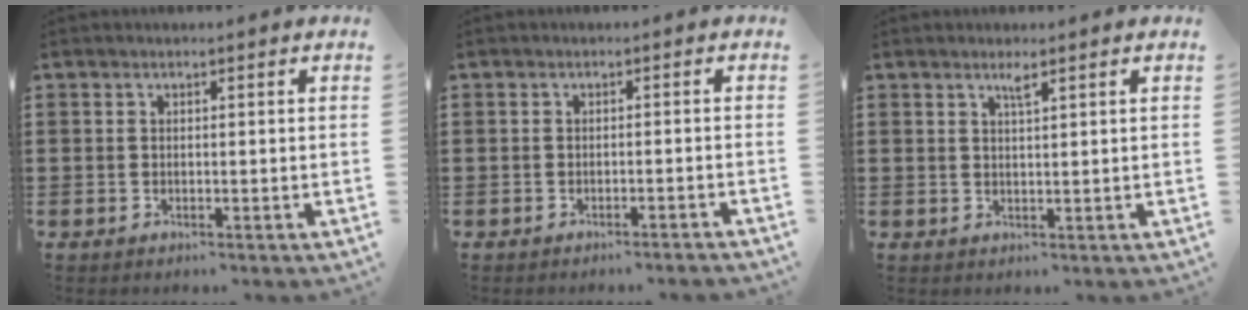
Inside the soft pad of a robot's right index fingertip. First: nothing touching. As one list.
[{"total": 1.2, "force": [-1.0, -0.2, 0.5], "torque": [-0.009, -0.001, -0.020]}, {"total": 1.6, "force": [1.1, 0.1, 1.2], "torque": [-0.025, 0.000, 0.020]}]